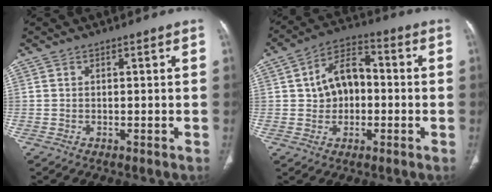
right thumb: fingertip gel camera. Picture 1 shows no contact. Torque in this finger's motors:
{"motor_torque": [-0.17, 0.43, -0.35, 0.07, 0.18]}